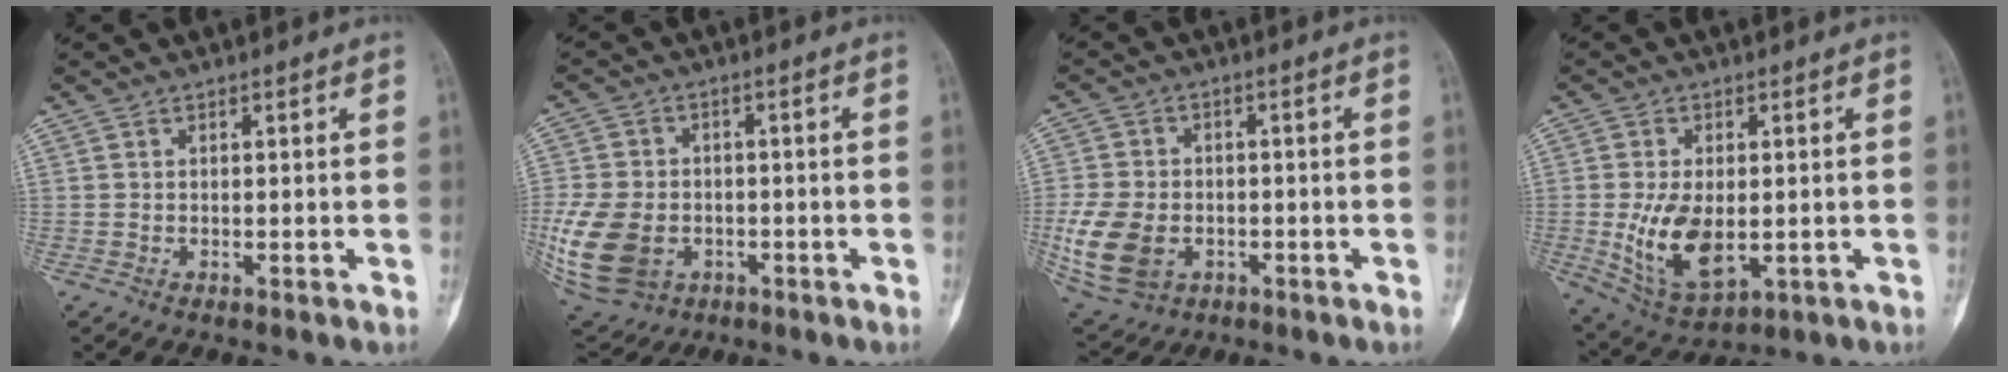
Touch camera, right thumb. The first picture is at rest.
{"total": 17.5, "force": [-4.4, 13.1, 10.8], "torque": [-0.250, -0.003, -0.062]}
{"total": 12.1, "force": [-3.1, 8.7, 7.8], "torque": [-0.156, 0.004, -0.046]}
{"total": 11.3, "force": [-1.1, 6.5, 9.2], "torque": [-0.161, -0.011, -0.001]}